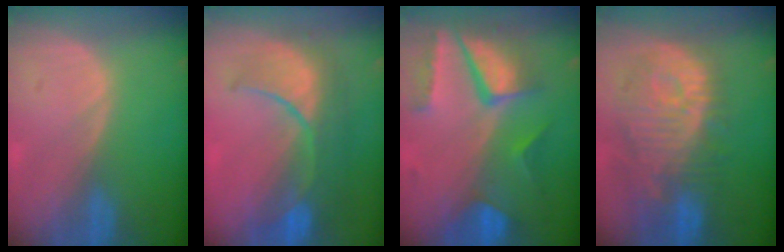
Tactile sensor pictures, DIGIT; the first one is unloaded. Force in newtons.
{"total": 10.5, "press": 9.2, "slide": 5.0}
{"total": 10.4, "press": 8.7, "slide": 5.7}
{"total": 12.2, "press": 11.0, "slide": 5.3}